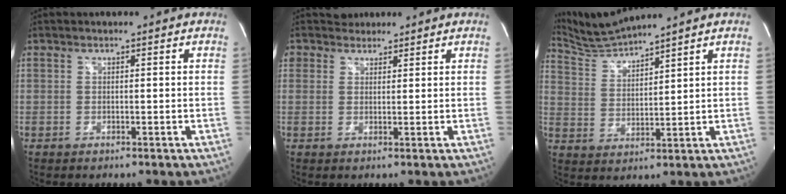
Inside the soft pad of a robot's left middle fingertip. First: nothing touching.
{"total": 2.6, "force": [2.1, 1.5, -0.4], "torque": [0.009, 0.013, 0.032]}
{"total": 6.6, "force": [6.4, -1.6, 0.5], "torque": [-0.030, 0.001, 0.141]}